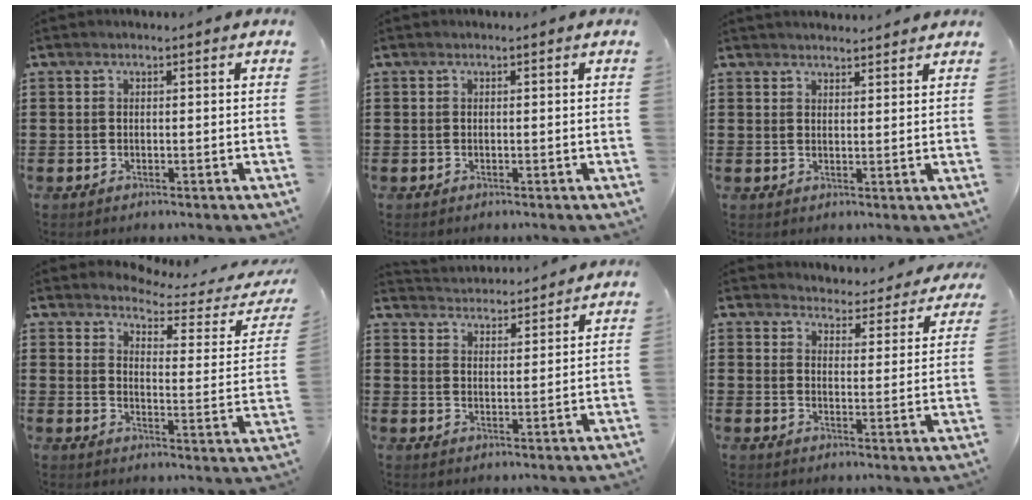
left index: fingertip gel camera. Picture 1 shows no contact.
{"total": 0.0}
{"total": 2.0, "force": [2.0, 0.0, -0.1], "torque": [-0.003, -0.002, 0.039]}
{"total": 3.2, "force": [3.0, 0.4, 1.2], "torque": [-0.036, -0.029, 0.042]}
{"total": 3.5, "force": [3.5, 0.1, -0.4], "torque": [-0.007, -0.021, 0.061]}
{"total": 4.1, "force": [4.1, 0.2, -0.1], "torque": [-0.013, -0.032, 0.068]}